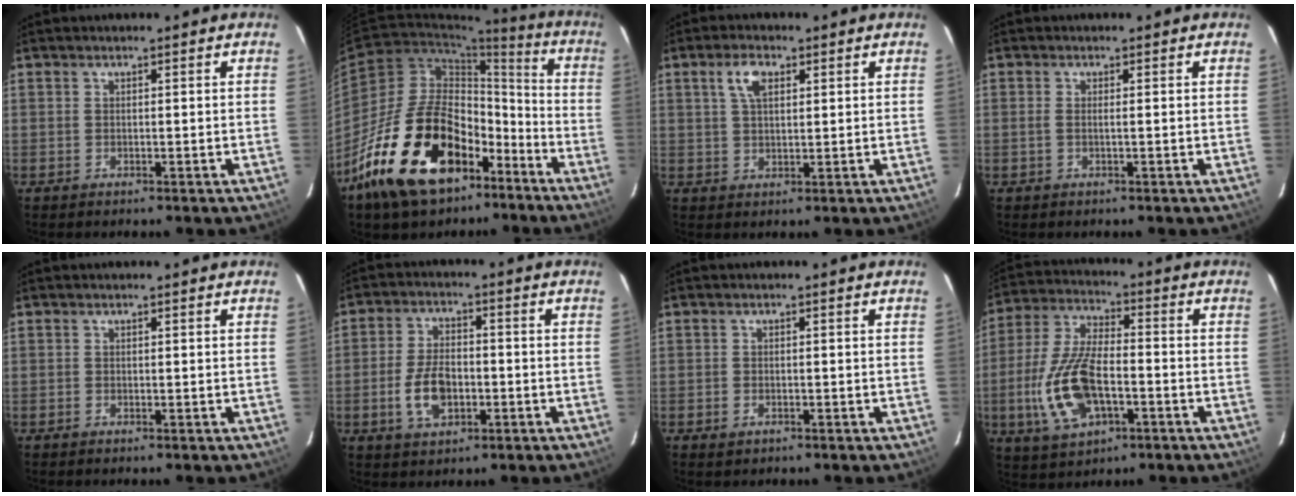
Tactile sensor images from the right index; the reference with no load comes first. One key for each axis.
{"total": 24.3, "fx": -14.5, "fy": 12.9, "fz": 14.7, "tx": -0.271, "ty": 0.011, "tz": -0.230}
{"total": 4.6, "fx": 2.0, "fy": 2.2, "fz": 3.5, "tx": -0.066, "ty": 0.010, "tz": 0.037}
{"total": 1.0, "fx": -0.1, "fy": -0.1, "fz": 1.0, "tx": -0.022, "ty": 0.000, "tz": -0.004}
{"total": 0.0}
{"total": 8.3, "fx": -2.4, "fy": 4.8, "fz": 6.4, "tx": -0.132, "ty": 0.005, "tz": -0.038}
{"total": 1.6, "fx": -0.9, "fy": 1.1, "fz": 0.6, "tx": -0.012, "ty": -0.002, "tz": -0.014}
{"total": 15.3, "fx": -4.3, "fy": 7.2, "fz": 12.8, "tx": -0.282, "ty": -0.003, "tz": -0.075}